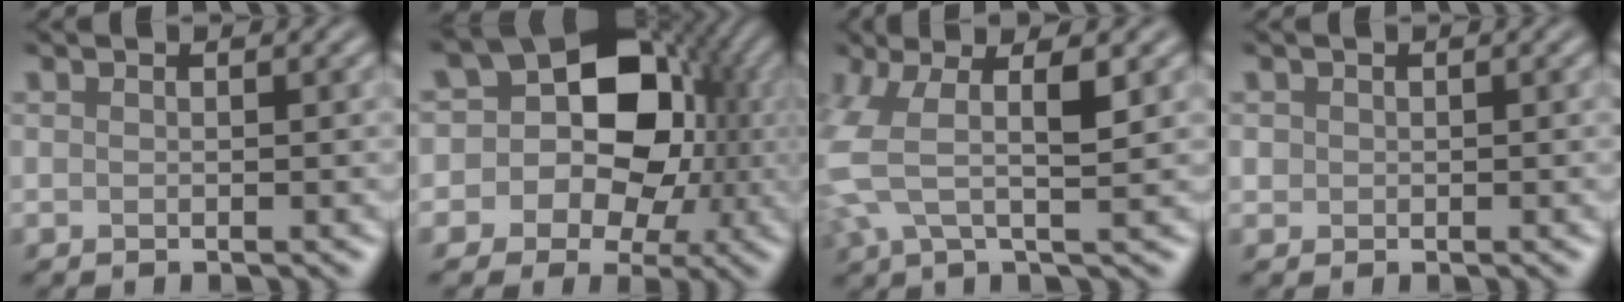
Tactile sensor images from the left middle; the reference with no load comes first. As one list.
[{"total": 10.5, "force": [0.7, 8.7, 5.7], "torque": [-0.049, 0.025, -0.019]}, {"total": 5.4, "force": [0.8, 1.7, 5.1], "torque": [-0.139, 0.006, 0.023]}, {"total": 0.7, "force": [0.0, 0.0, -0.7], "torque": [0.001, 0.006, 0.010]}]